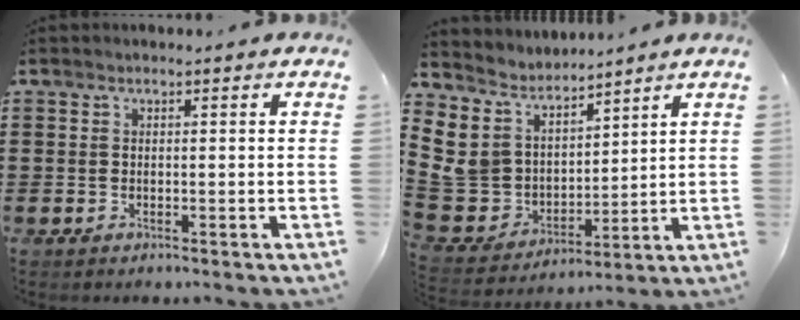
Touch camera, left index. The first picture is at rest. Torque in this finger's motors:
{"motor_torque": [1.03, -1.11, 0.57, 0.12]}